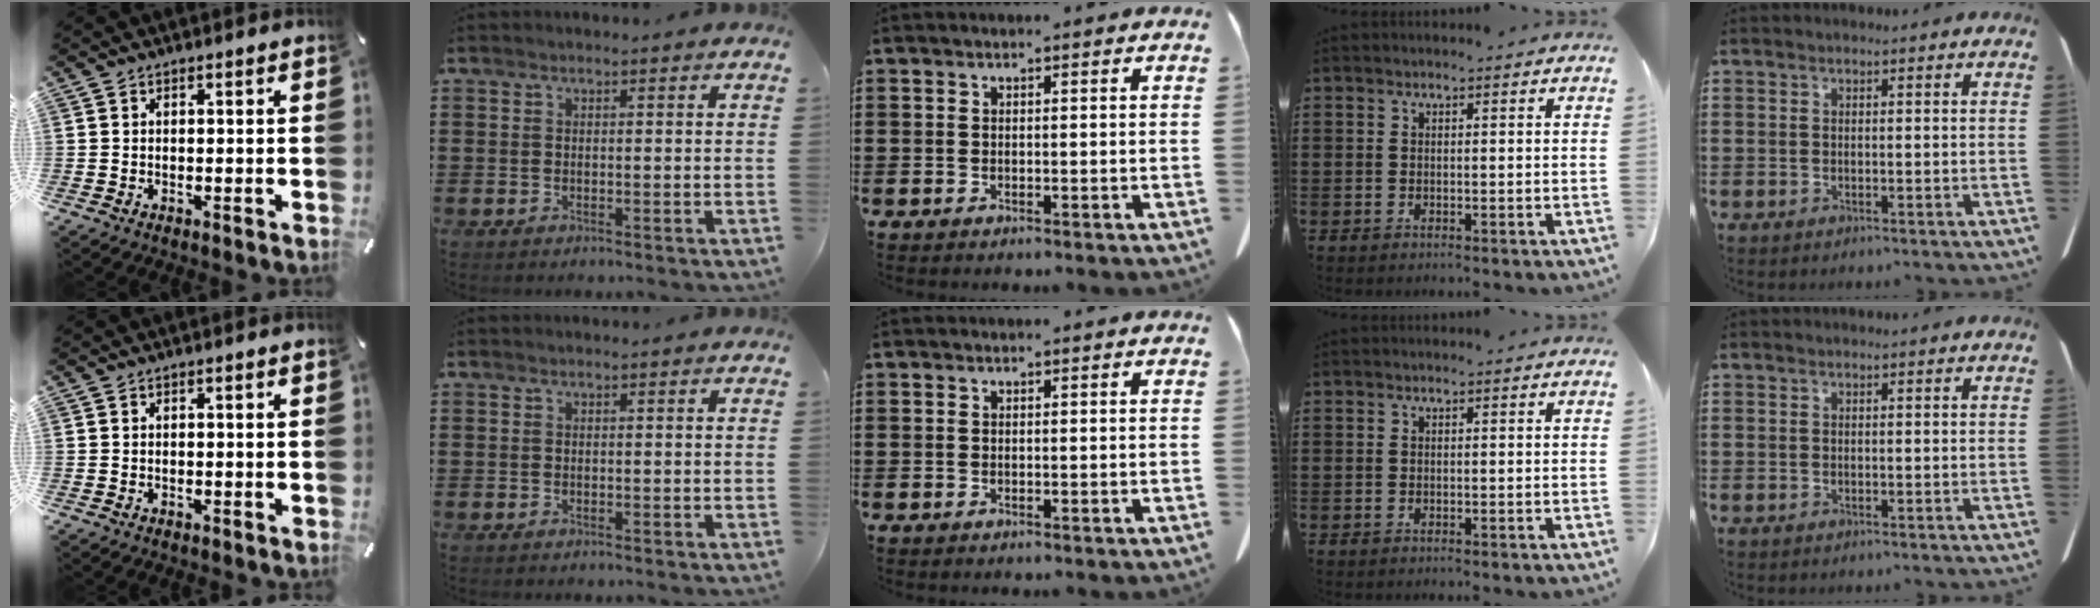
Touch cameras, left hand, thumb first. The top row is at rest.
{}